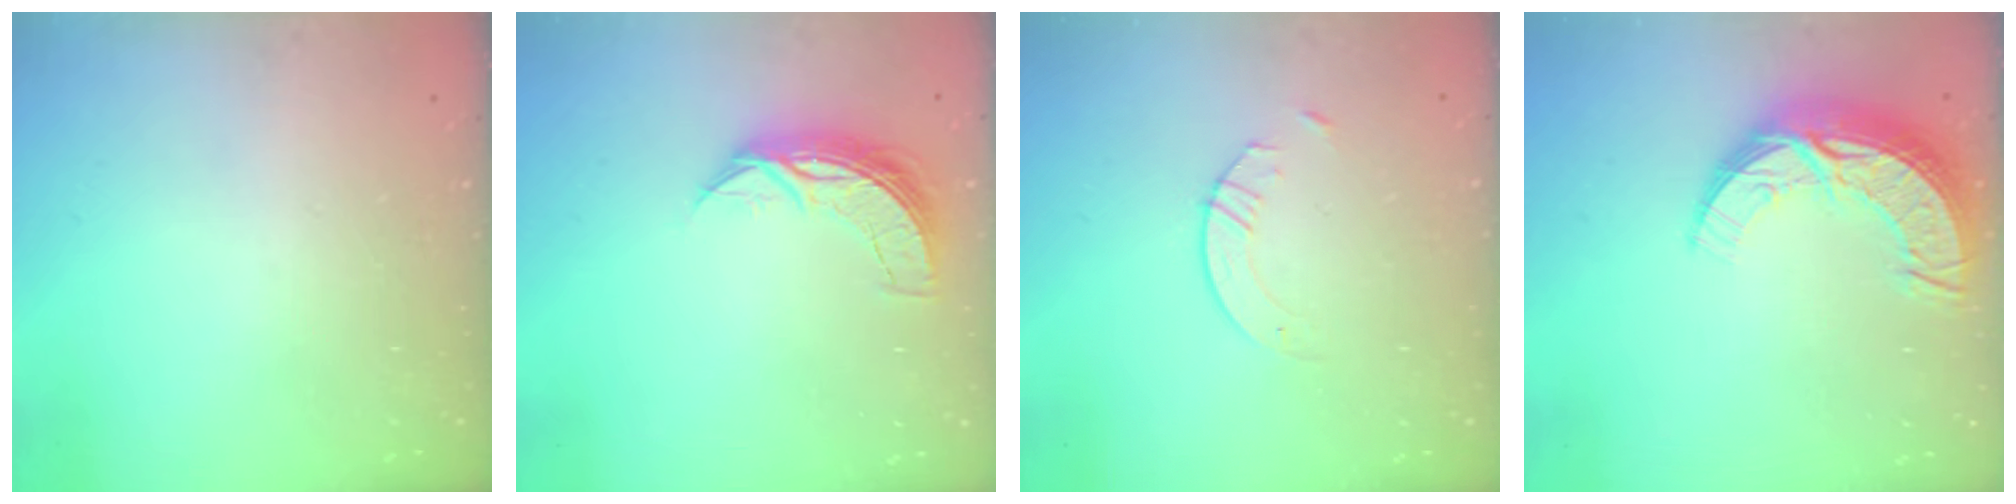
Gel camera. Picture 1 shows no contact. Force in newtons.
{"total": 7.1, "press": 7.1, "slide": 0.4}
{"total": 2.9, "press": 2.9, "slide": 0.3}
{"total": 13.0, "press": 12.9, "slide": 1.0}